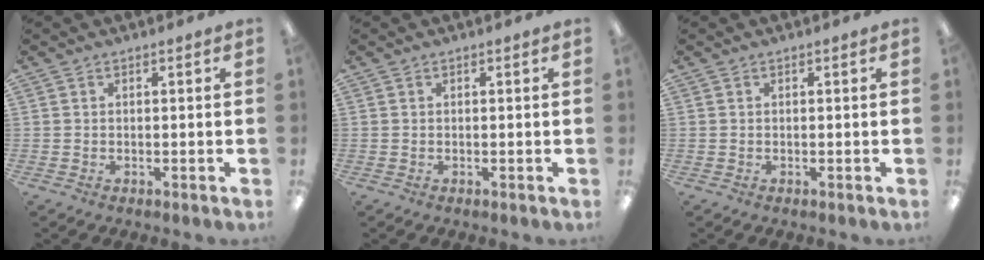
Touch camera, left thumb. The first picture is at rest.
{"total": 0.0}
{"total": 0.0}